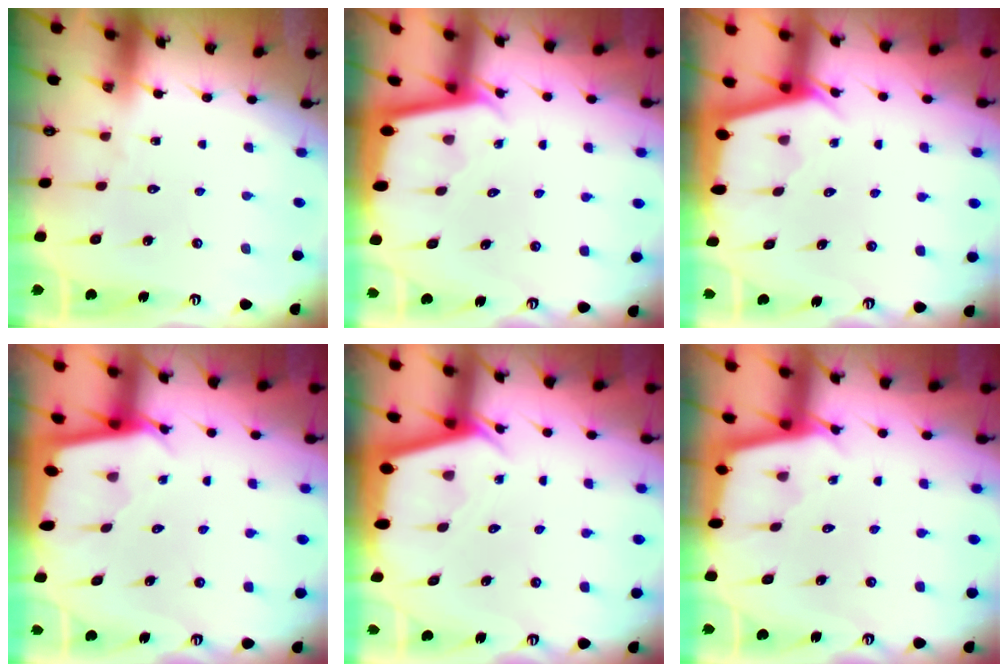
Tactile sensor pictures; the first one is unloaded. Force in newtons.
{"total": 1.8, "press": 1.8, "slide": 0.2}
{"total": 2.2, "press": 2.2, "slide": 0.3}
{"total": 2.3, "press": 2.3, "slide": 0.2}
{"total": 2.3, "press": 2.2, "slide": 0.3}
{"total": 2.4, "press": 2.4, "slide": 0.1}